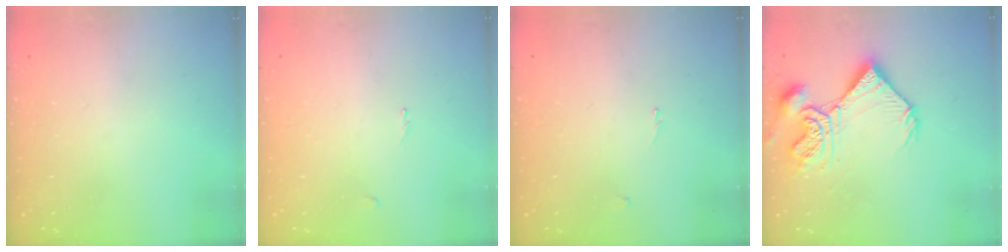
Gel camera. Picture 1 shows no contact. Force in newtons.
{"total": 0.7, "press": 0.5, "slide": 0.4}
{"total": 0.8, "press": 0.8, "slide": 0.3}
{"total": 13.2, "press": 13.2, "slide": 1.4}